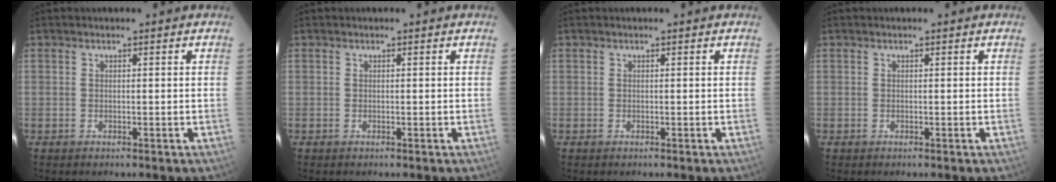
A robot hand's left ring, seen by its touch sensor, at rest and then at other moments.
{"total": 0.0}
{"total": 0.0}
{"total": 0.0}